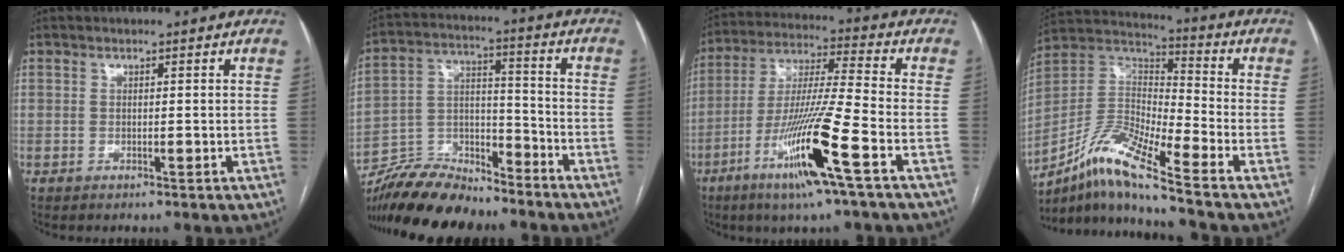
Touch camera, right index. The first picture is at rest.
{"total": 13.3, "force": [-12.1, 2.4, 4.8], "torque": [-0.086, 0.008, -0.226]}
{"total": 15.6, "force": [-7.0, -0.8, 13.9], "torque": [-0.278, -0.020, -0.132]}
{"total": 12.9, "force": [-9.0, 0.4, 9.3], "torque": [-0.195, 0.003, -0.169]}